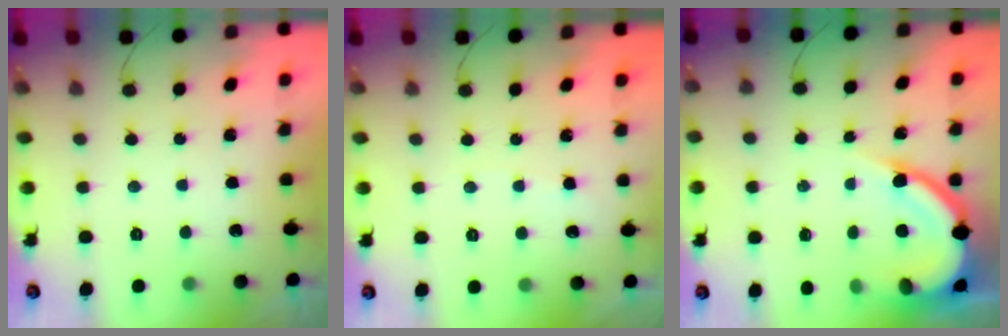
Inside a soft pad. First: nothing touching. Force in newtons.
{"total": 2.0, "press": 2.0, "slide": 0.3}
{"total": 11.6, "press": 11.6, "slide": 1.0}